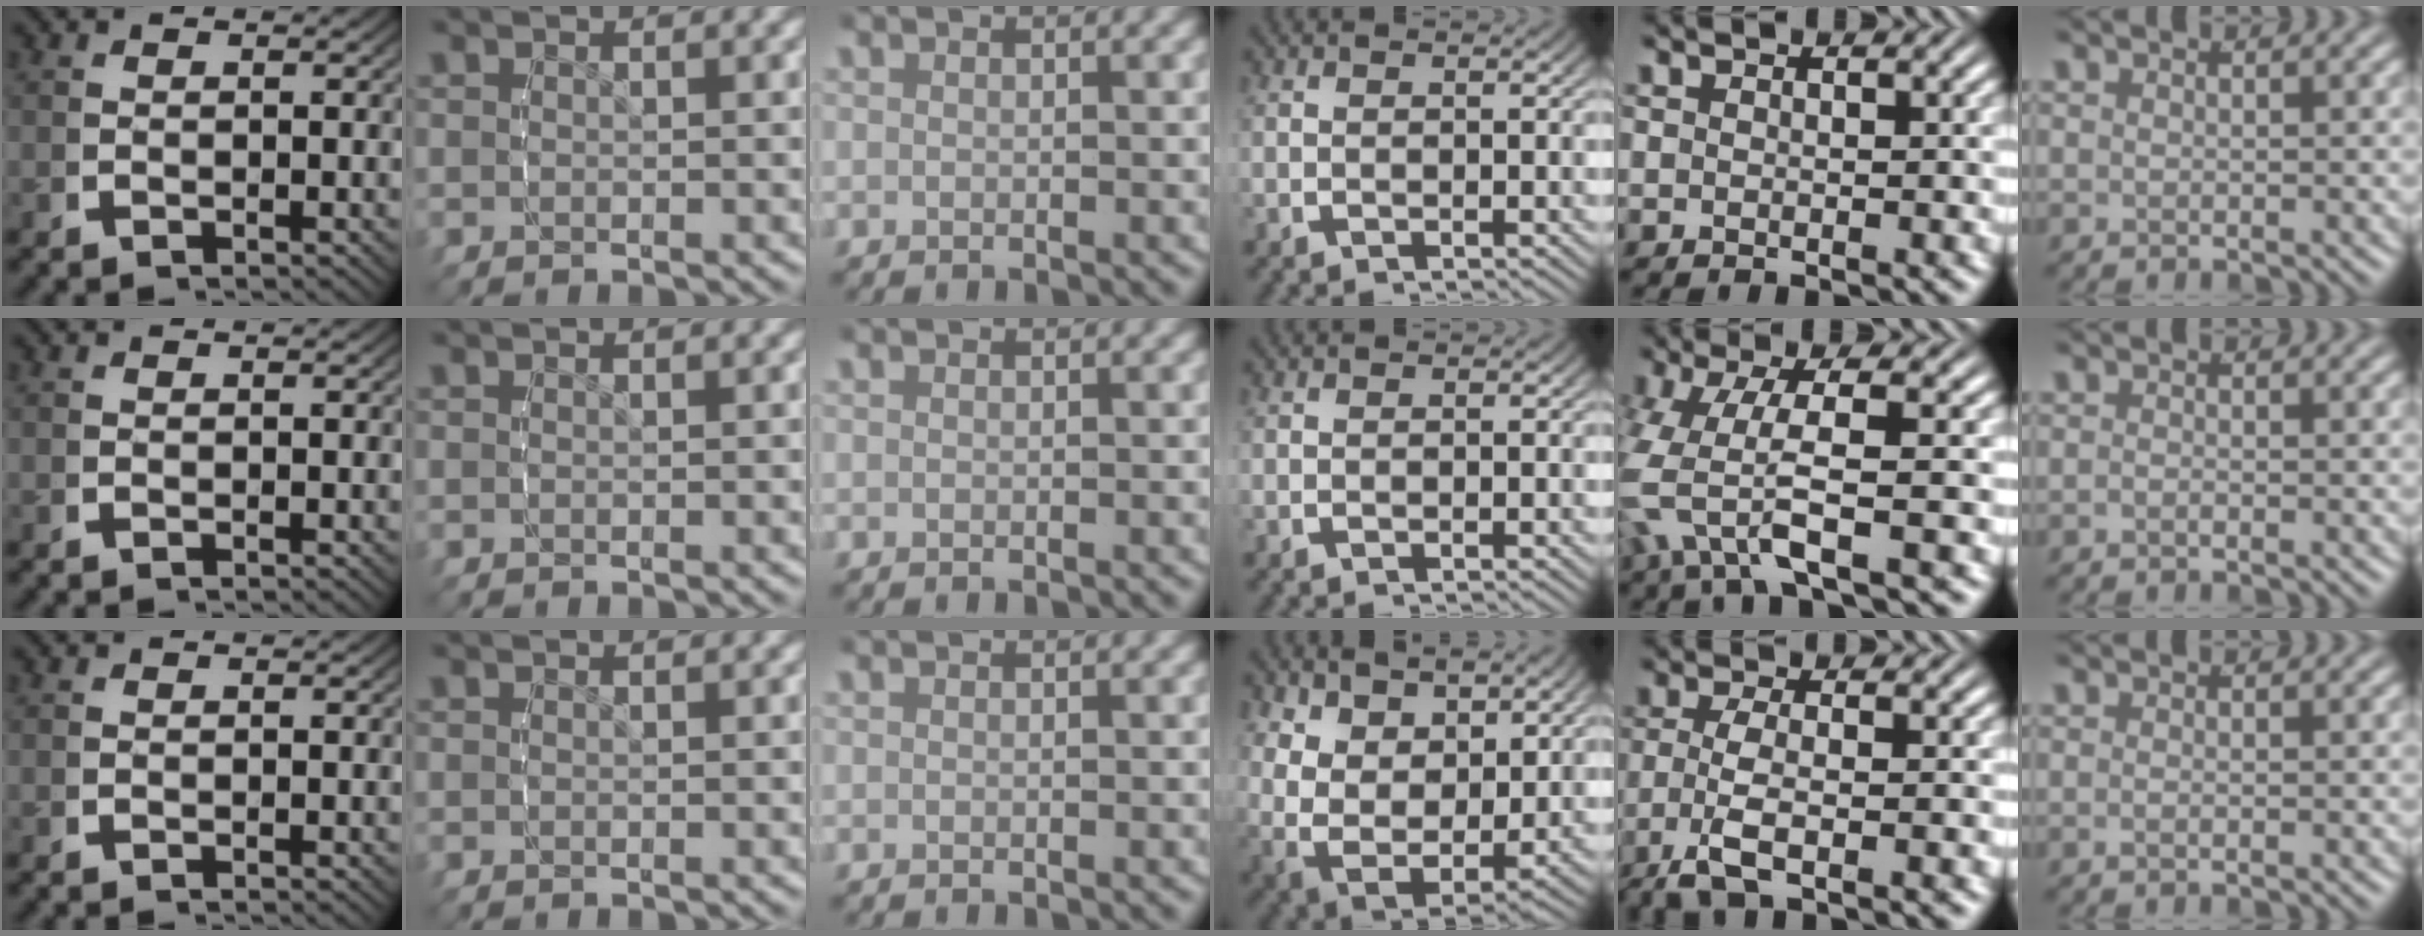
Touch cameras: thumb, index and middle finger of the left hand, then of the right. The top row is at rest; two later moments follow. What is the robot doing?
{"motion": "lift_and_place", "object": "sponge"}